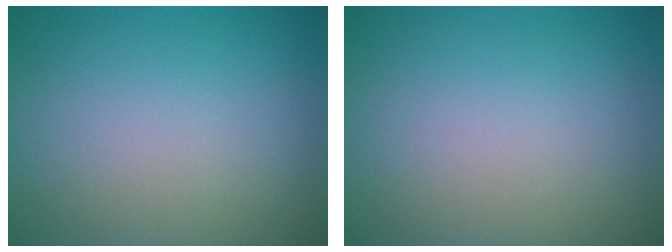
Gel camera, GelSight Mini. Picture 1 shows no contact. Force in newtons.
{"total": 0.0}